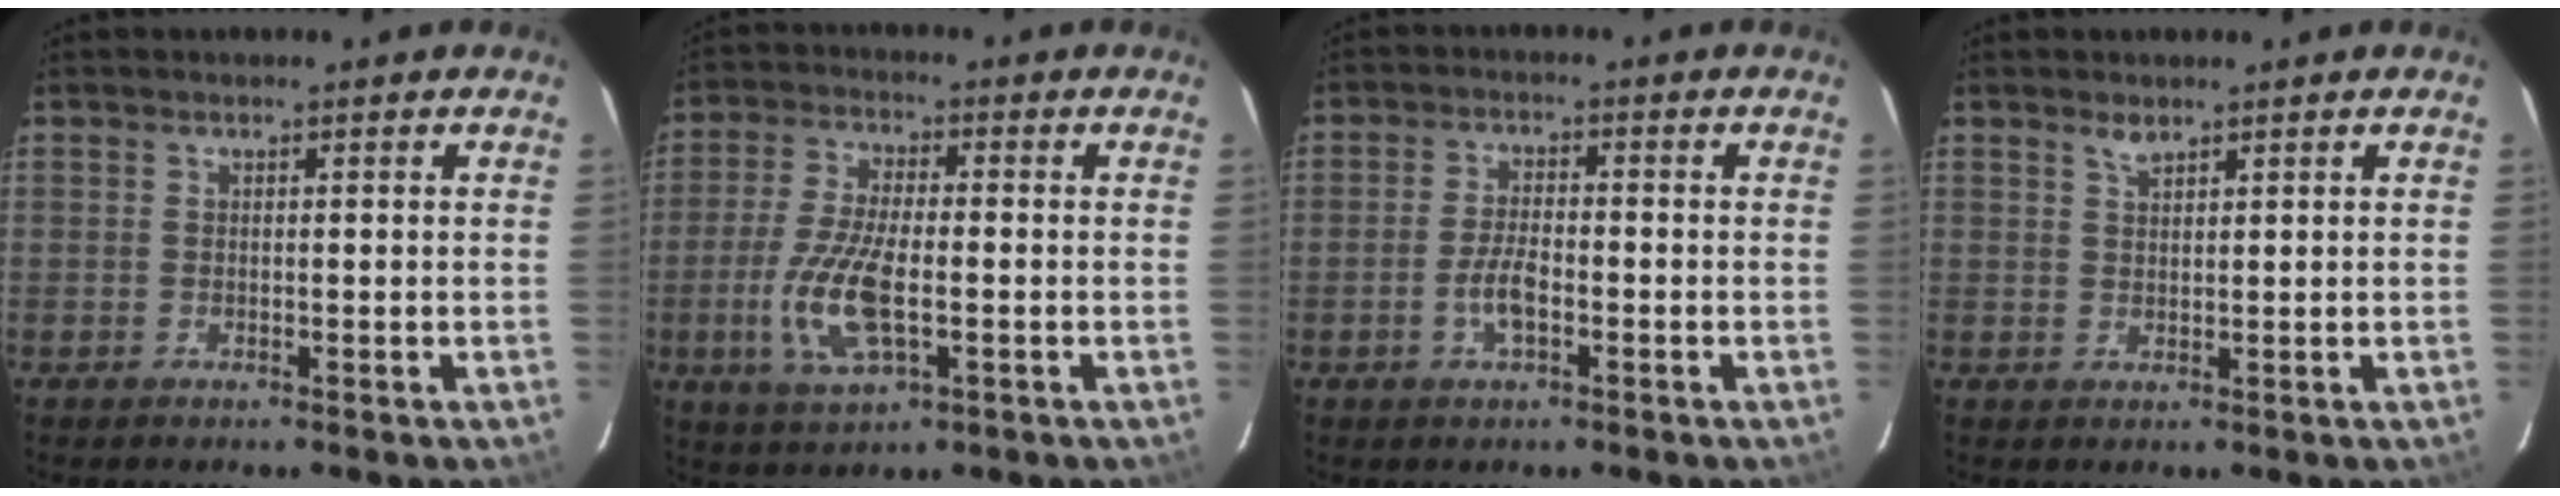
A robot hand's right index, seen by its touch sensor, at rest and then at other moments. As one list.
[{"total": 11.5, "force": [-2.8, 4.3, 10.4], "torque": [-0.219, -0.007, -0.052]}, {"total": 4.7, "force": [-1.9, 1.9, 3.9], "torque": [-0.082, 0.002, -0.034]}, {"total": 1.7, "force": [1.4, 0.6, 0.8], "torque": [-0.012, 0.002, 0.024]}]